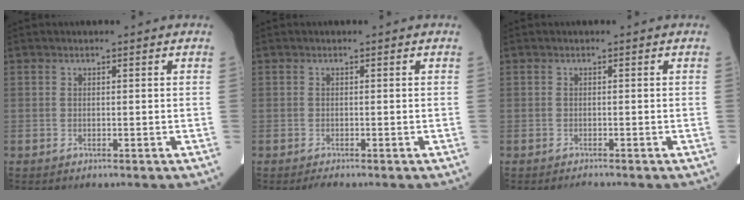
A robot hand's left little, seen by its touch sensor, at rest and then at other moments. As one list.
[{"total": 0.6, "force": [-0.5, -0.1, 0.3], "torque": [-0.008, -0.002, -0.009]}, {"total": 0.6, "force": [-0.6, -0.1, 0.1], "torque": [-0.006, -0.004, -0.007]}]